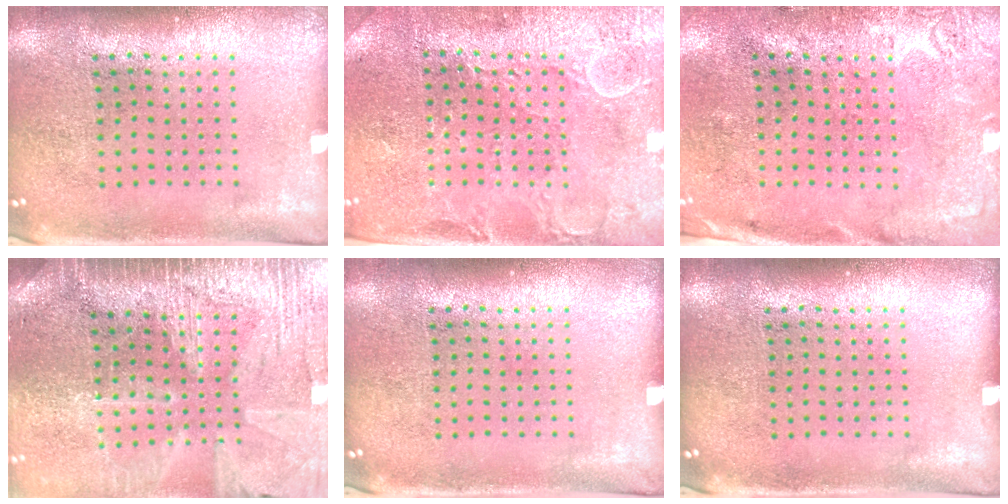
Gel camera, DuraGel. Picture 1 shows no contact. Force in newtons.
{"total": 2.9, "press": 2.9, "slide": 0.4}
{"total": 2.8, "press": 2.2, "slide": 1.8}
{"total": 3.5, "press": 3.3, "slide": 1.2}
{"total": 0.0}
{"total": 0.0}